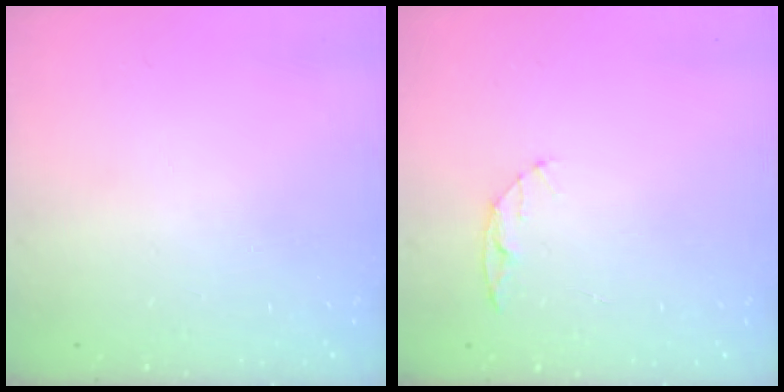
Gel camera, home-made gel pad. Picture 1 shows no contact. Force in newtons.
{"total": 5.7, "press": 5.6, "slide": 0.7}